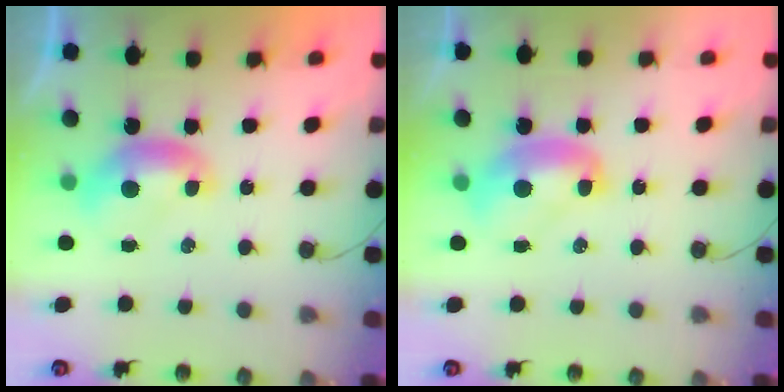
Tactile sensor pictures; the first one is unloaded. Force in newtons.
{"total": 2.4, "press": 2.4, "slide": 0.2}